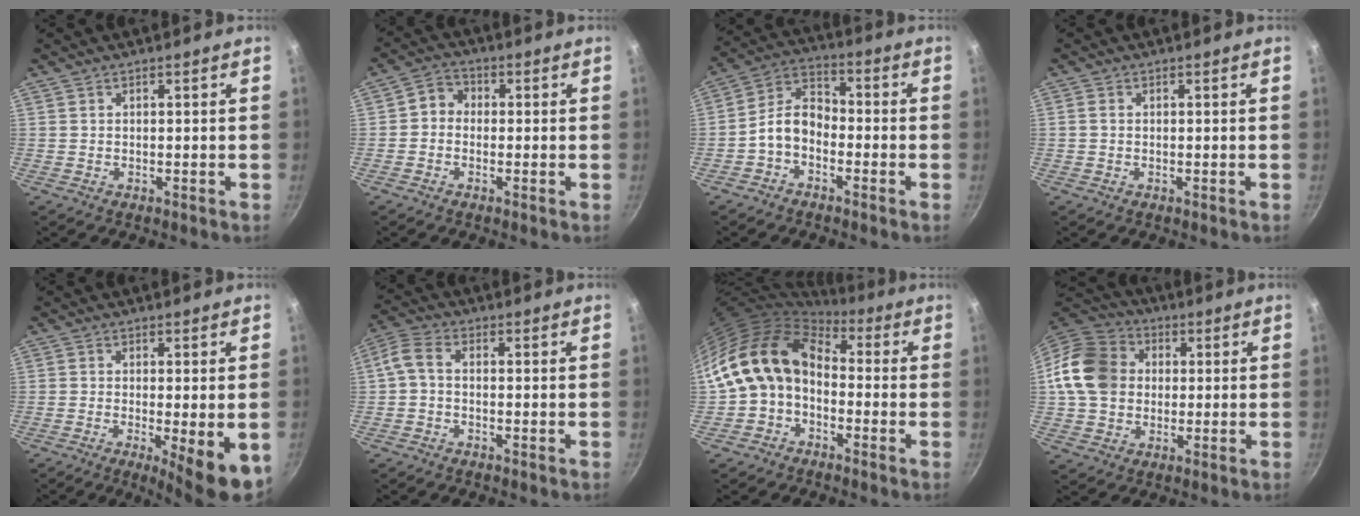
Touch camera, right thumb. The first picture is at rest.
{"total": 4.0, "force": [-0.4, 3.4, 1.9], "torque": [-0.017, 0.013, -0.025]}
{"total": 7.9, "force": [-2.8, 5.4, 5.0], "torque": [-0.078, 0.047, -0.069]}
{"total": 0.9, "force": [0.0, 0.8, 0.5], "torque": [-0.010, 0.004, -0.002]}
{"total": 9.3, "force": [-2.7, 1.9, 8.7], "torque": [-0.121, -0.011, -0.033]}
{"total": 4.5, "force": [-0.7, 3.0, 3.2], "torque": [-0.079, 0.023, -0.029]}
{"total": 12.9, "force": [-0.8, 9.8, 8.4], "torque": [-0.123, 0.041, -0.033]}
{"total": 15.6, "force": [1.4, 12.9, 8.7], "torque": [-0.146, 0.027, 0.012]}